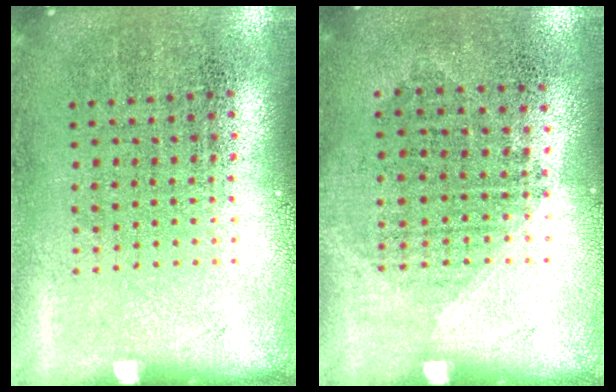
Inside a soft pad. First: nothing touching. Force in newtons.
{"total": 1.0, "press": 0.9, "slide": 0.4}